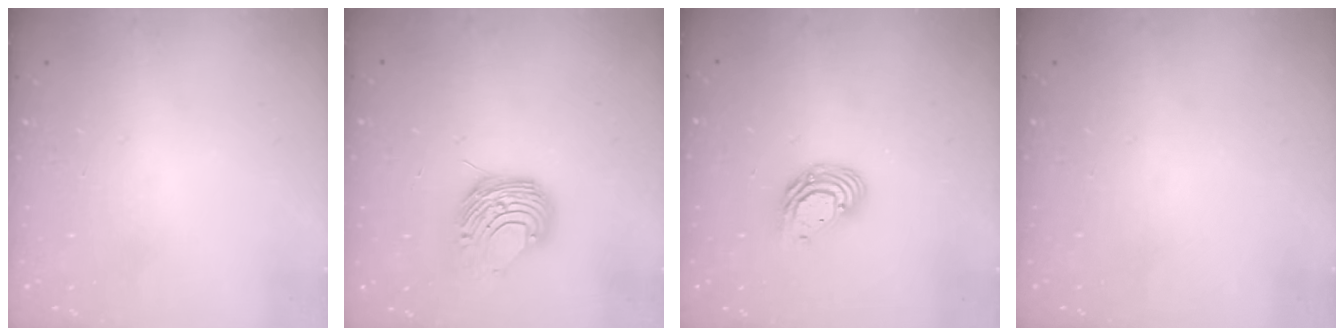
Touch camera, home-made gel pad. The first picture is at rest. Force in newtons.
{"total": 10.3, "press": 10.2, "slide": 1.1}
{"total": 9.1, "press": 9.1, "slide": 1.1}
{"total": 0.0}